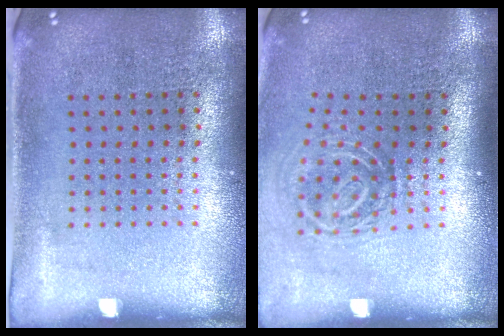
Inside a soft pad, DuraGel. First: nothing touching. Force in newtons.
{"total": 2.0, "press": 1.3, "slide": 1.5}